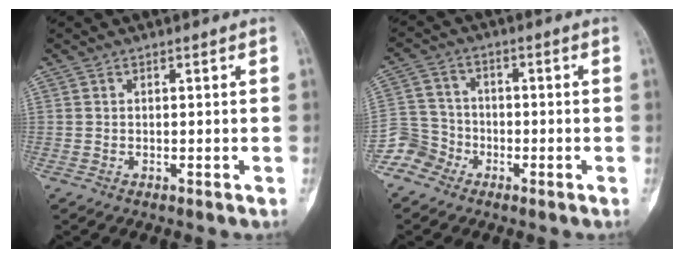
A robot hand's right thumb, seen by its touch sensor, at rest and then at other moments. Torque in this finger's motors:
{"motor_torque": [0.71, -0.09, 0.26, -0.24, 0.02]}